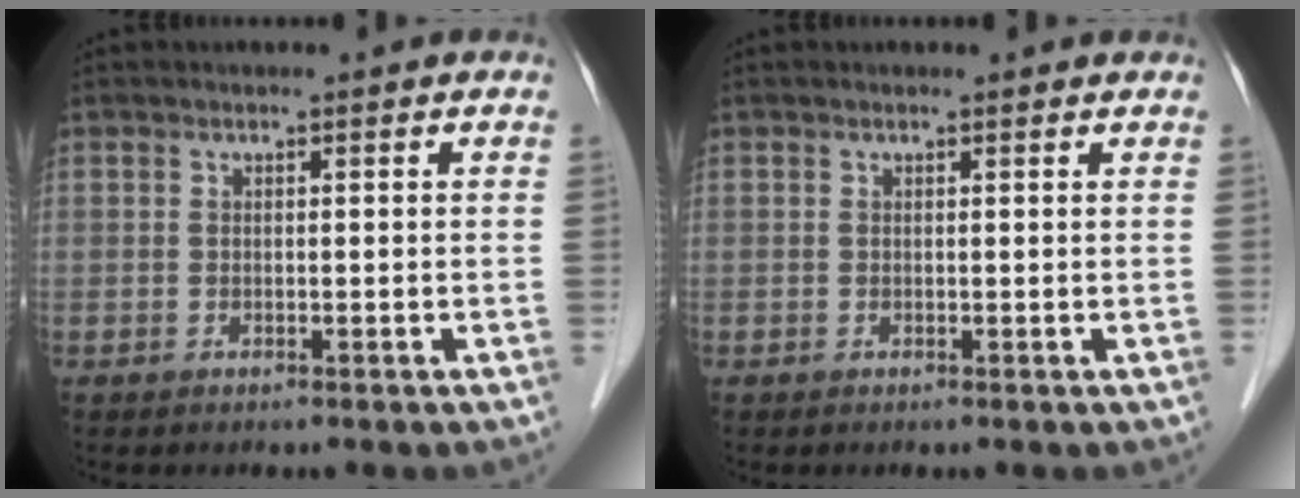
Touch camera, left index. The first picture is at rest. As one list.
[{"total": 1.3, "force": [1.2, 0.4, 0.2], "torque": [-0.015, 0.010, 0.007]}]